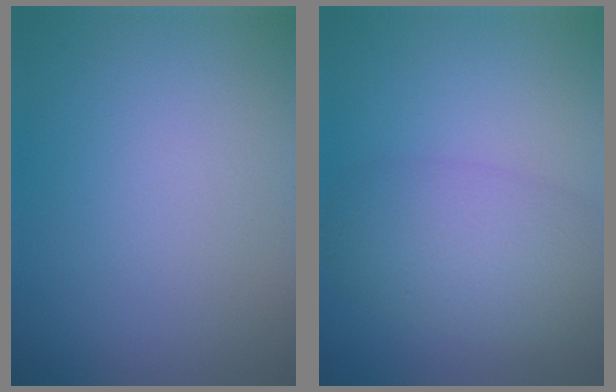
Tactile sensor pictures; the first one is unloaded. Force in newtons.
{"total": 5.6, "press": 5.6, "slide": 0.1}